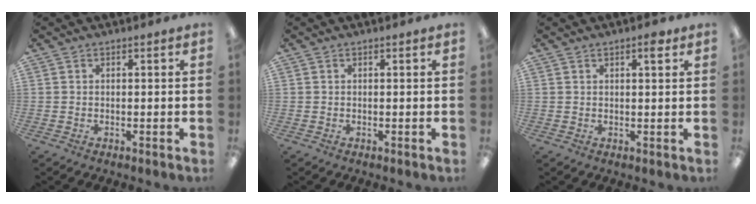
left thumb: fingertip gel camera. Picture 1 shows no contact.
{"total": 0.0}
{"total": 2.7, "force": [1.7, 0.8, 1.9], "torque": [-0.026, -0.004, 0.026]}